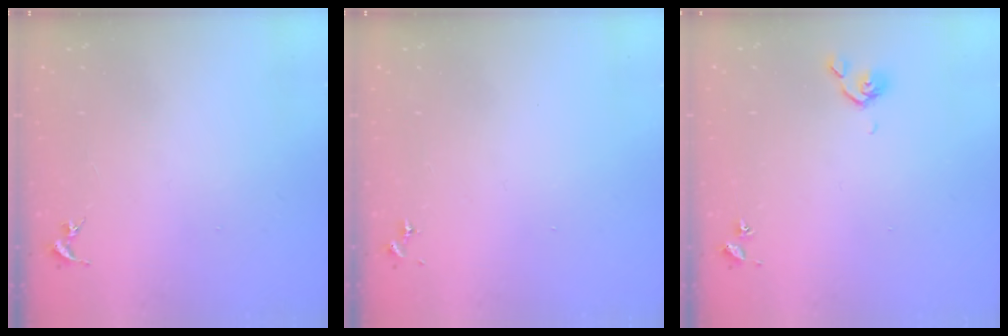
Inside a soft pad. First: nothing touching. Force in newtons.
{"total": 0.0}
{"total": 4.9, "press": 4.9, "slide": 0.9}